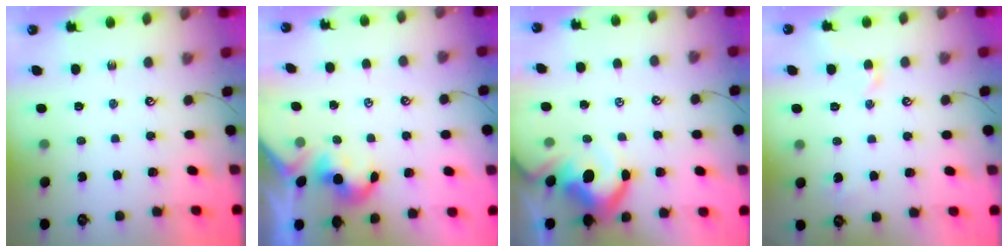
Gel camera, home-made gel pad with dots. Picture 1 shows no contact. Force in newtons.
{"total": 1.1, "press": 1.0, "slide": 0.5}
{"total": 8.5, "press": 8.4, "slide": 1.4}
{"total": 1.5, "press": 1.4, "slide": 0.5}